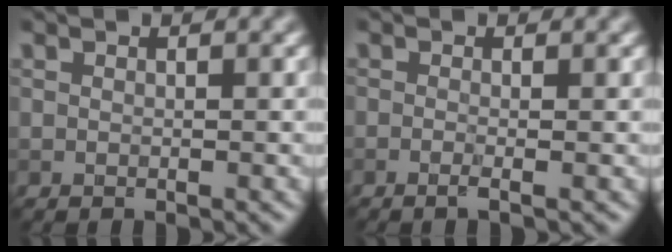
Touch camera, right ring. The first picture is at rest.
{"total": 1.1, "force": [-0.3, 0.2, 1.0], "torque": [-0.014, -0.002, -0.013]}